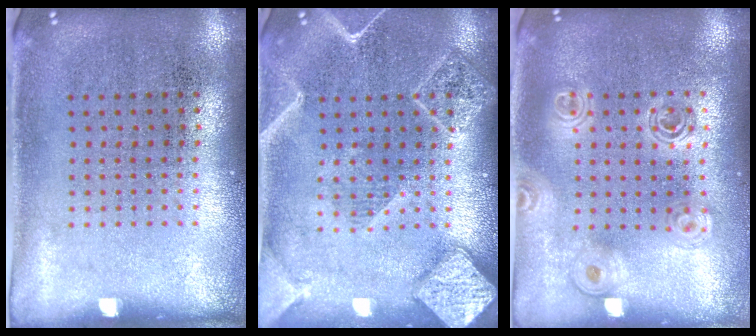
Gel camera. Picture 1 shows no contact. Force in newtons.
{"total": 2.2, "press": 2.2, "slide": 0.2}
{"total": 1.7, "press": 1.4, "slide": 0.8}